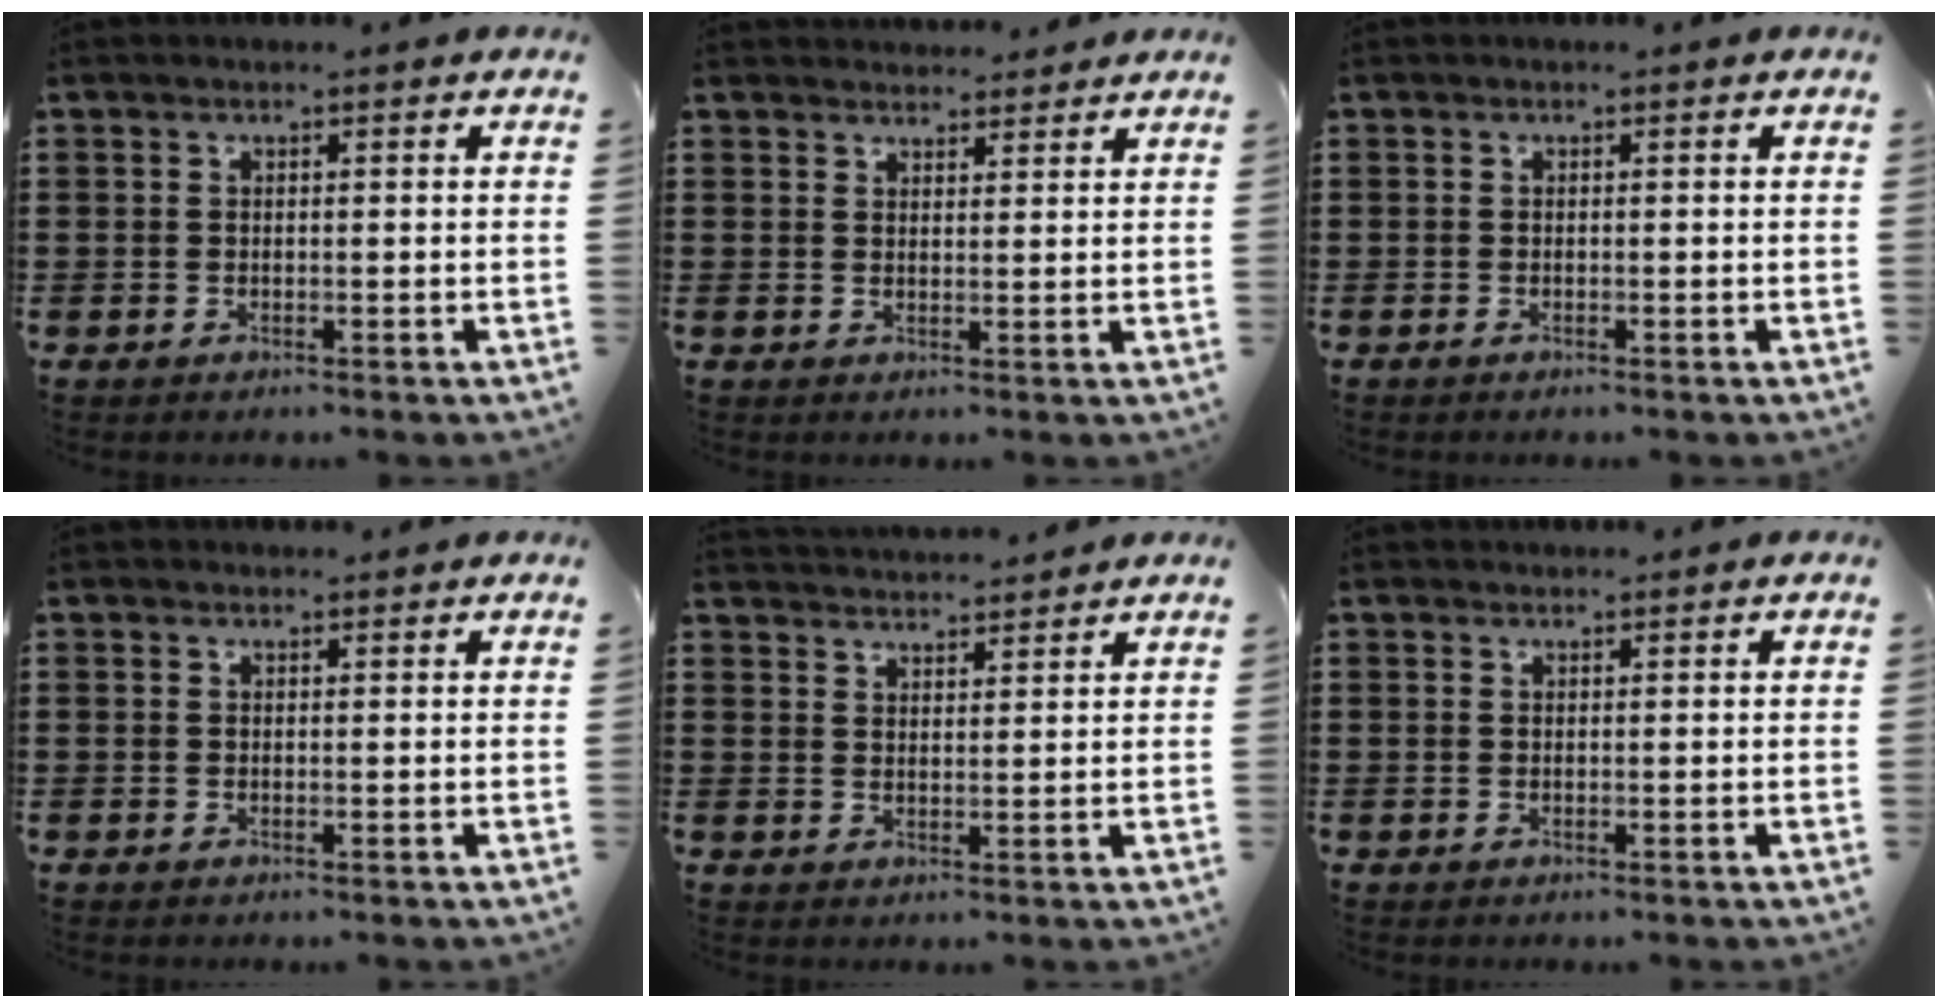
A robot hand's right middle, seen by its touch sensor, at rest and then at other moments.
{"total": 2.6, "force": [2.5, 0.3, -0.3], "torque": [0.007, -0.004, 0.047]}
{"total": 0.0}
{"total": 0.6, "force": [0.6, 0.0, 0.0], "torque": [0.006, -0.003, 0.010]}
{"total": 3.0, "force": [3.0, -0.2, -0.4], "torque": [-0.001, -0.010, 0.056]}
{"total": 0.7, "force": [0.7, 0.1, 0.0], "torque": [0.006, -0.003, 0.012]}